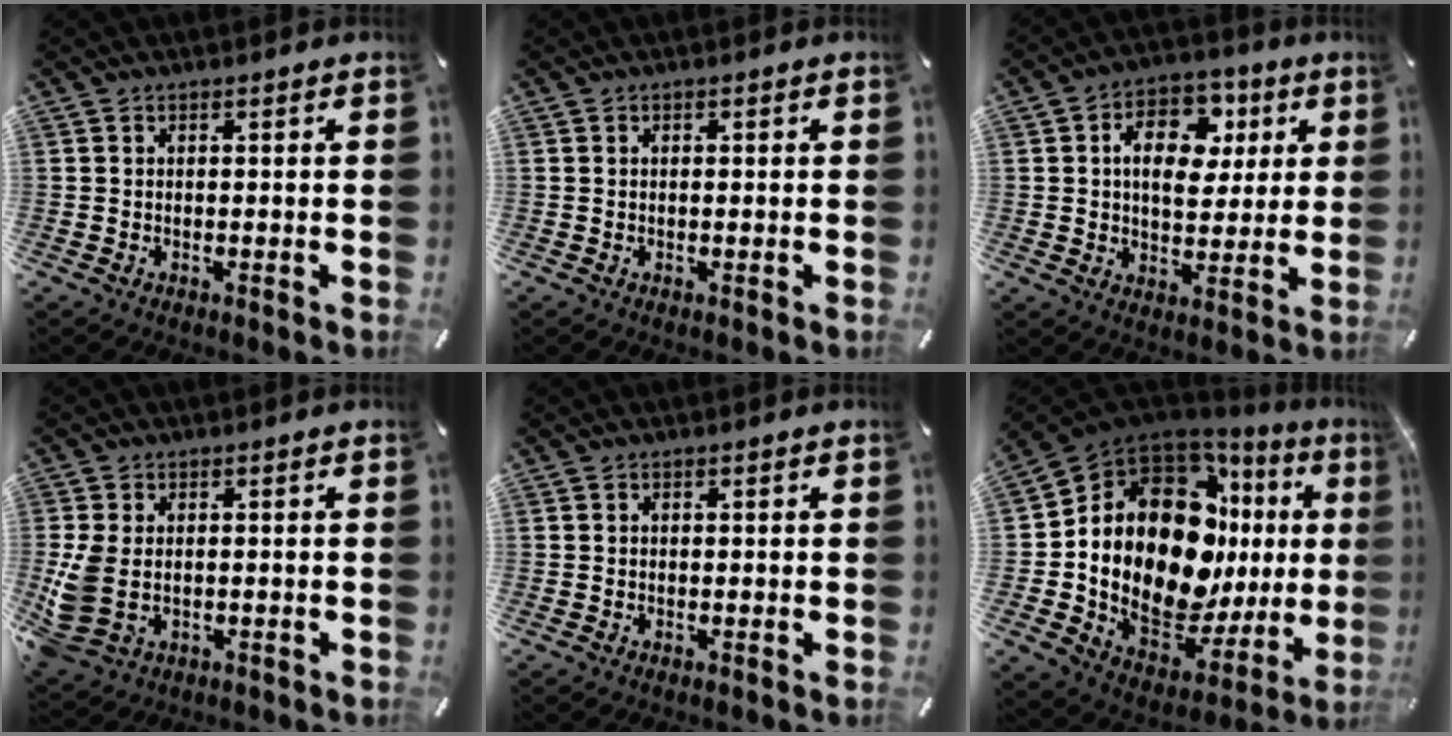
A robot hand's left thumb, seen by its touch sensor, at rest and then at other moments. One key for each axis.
{"total": 0.0}
{"total": 12.4, "fx": 3.2, "fy": 9.1, "fz": 7.8, "tx": -0.112, "ty": -0.004, "tz": 0.058}
{"total": 7.3, "fx": -0.4, "fy": 5.1, "fz": 5.2, "tx": -0.116, "ty": -0.002, "tz": -0.006}
{"total": 0.0}
{"total": 24.9, "fx": 4.1, "fy": 14.6, "fz": 19.7, "tx": -0.381, "ty": -0.073, "tz": 0.082}